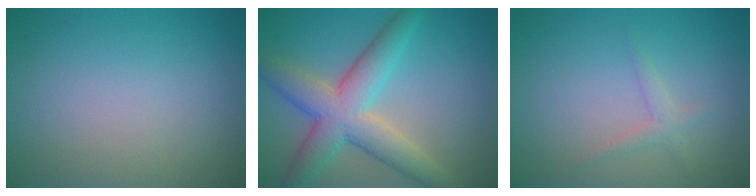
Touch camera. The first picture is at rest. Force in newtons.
{"total": 7.0, "press": 7.0, "slide": 0.2}
{"total": 1.2, "press": 1.2, "slide": 0.0}